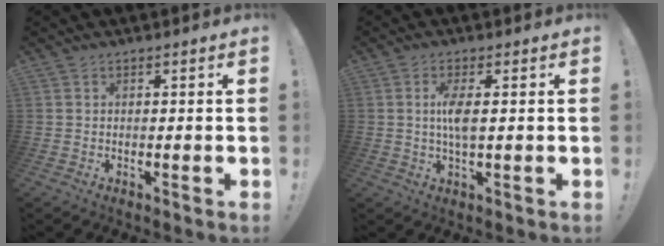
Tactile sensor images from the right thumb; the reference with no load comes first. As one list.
[{"total": 5.5, "force": [0.6, 1.5, 5.2], "torque": [-0.100, -0.003, 0.005]}]